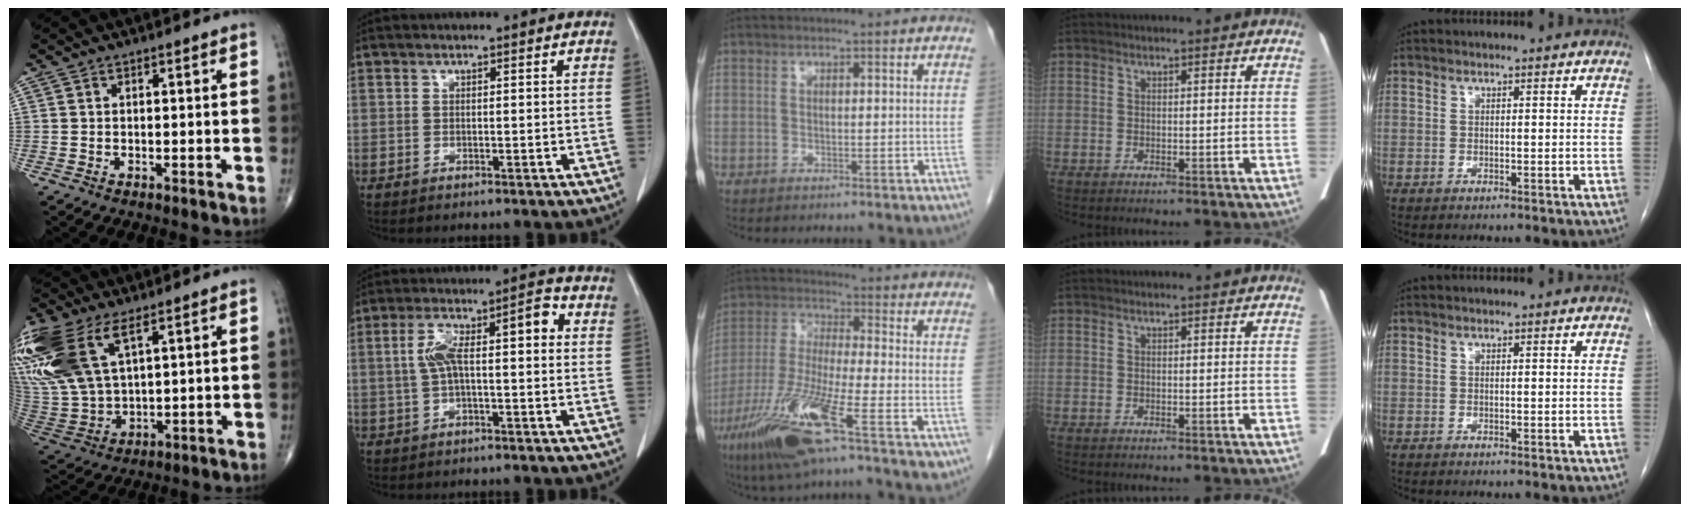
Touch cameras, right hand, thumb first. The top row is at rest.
{"thumb": {"total": 22.0, "force": [10.2, 11.0, 16.1], "torque": [-0.393, -0.009, 0.210]}, "index": {"total": 8.7, "force": [0.7, 2.3, 8.3], "torque": [-0.153, 0.045, 0.012]}, "middle": {"total": 15.4, "force": [-7.5, 1.4, 13.4], "torque": [-0.276, -0.030, -0.139]}}